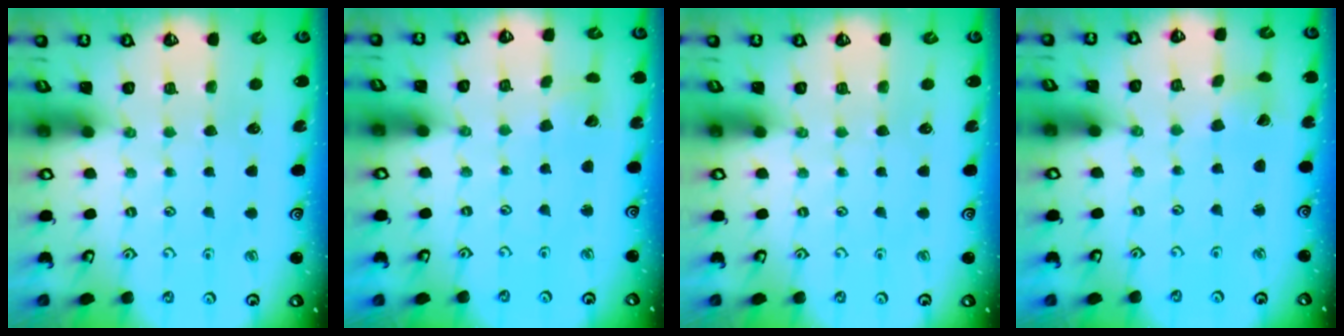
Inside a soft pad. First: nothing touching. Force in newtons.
{"total": 5.3, "press": 5.3, "slide": 0.5}
{"total": 0.0}
{"total": 2.4, "press": 2.4, "slide": 0.3}